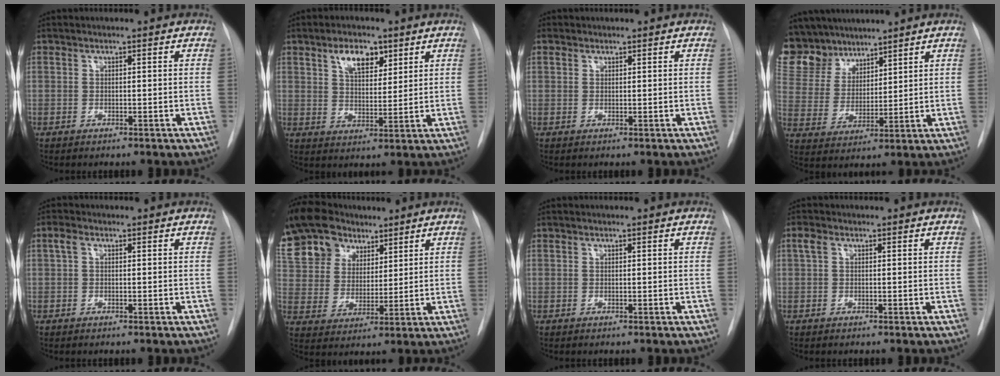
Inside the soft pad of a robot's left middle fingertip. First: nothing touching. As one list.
[{"total": 6.2, "force": [3.5, 3.0, 4.1], "torque": [-0.074, 0.005, 0.064]}, {"total": 1.2, "force": [0.7, 0.9, 0.1], "torque": [0.005, 0.003, 0.007]}, {"total": 13.7, "force": [11.7, 6.8, 2.2], "torque": [-0.060, 0.025, 0.236]}, {"total": 1.5, "force": [0.4, 0.9, 1.2], "torque": [-0.027, 0.013, 0.007]}, {"total": 18.0, "force": [12.7, 11.3, 5.8], "torque": [-0.153, 0.056, 0.241]}, {"total": 0.0}, {"total": 1.5, "force": [0.5, 0.9, 1.1], "torque": [-0.029, 0.016, 0.012]}]